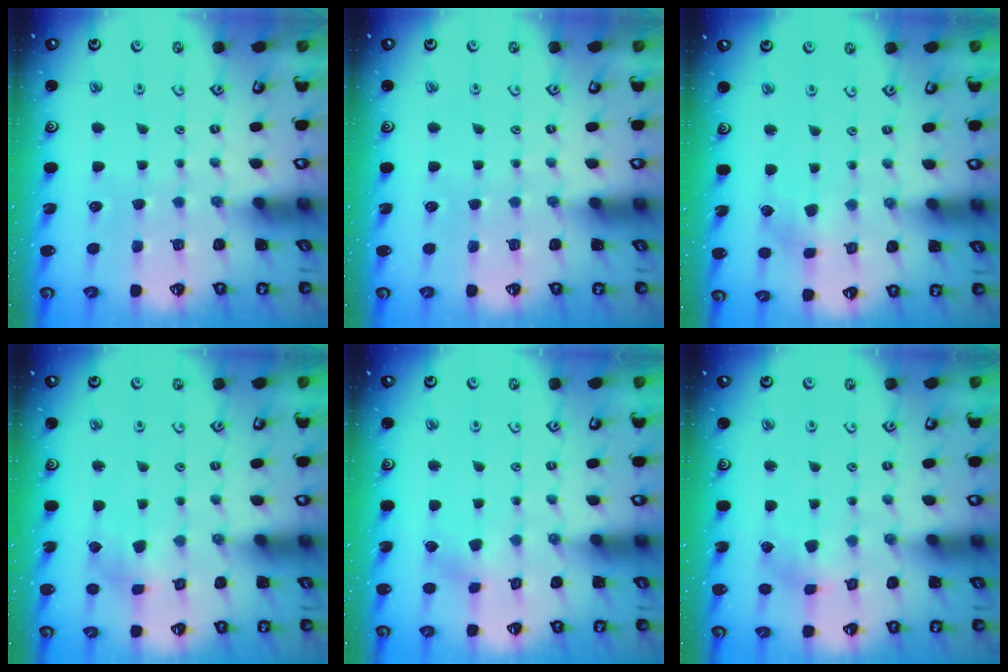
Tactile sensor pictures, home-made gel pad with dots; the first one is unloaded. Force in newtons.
{"total": 0.0}
{"total": 2.8, "press": 2.8, "slide": 0.4}
{"total": 2.9, "press": 2.9, "slide": 0.1}
{"total": 2.6, "press": 2.4, "slide": 0.9}
{"total": 2.6, "press": 2.6, "slide": 0.3}